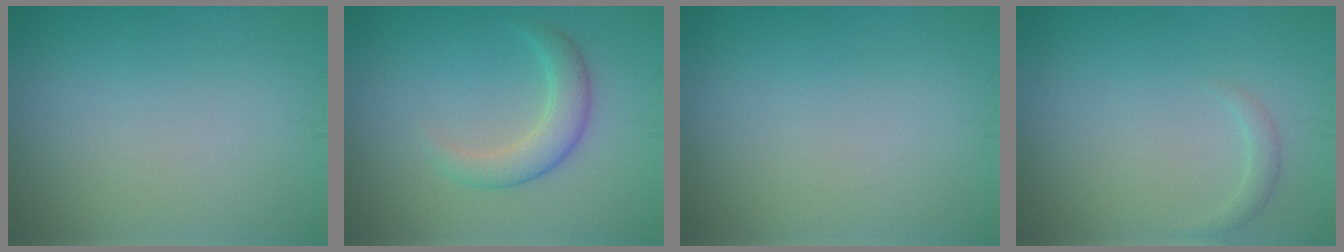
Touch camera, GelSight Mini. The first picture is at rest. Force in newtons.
{"total": 3.0, "press": 3.0, "slide": 0.1}
{"total": 0.0}
{"total": 1.0, "press": 1.0, "slide": 0.0}